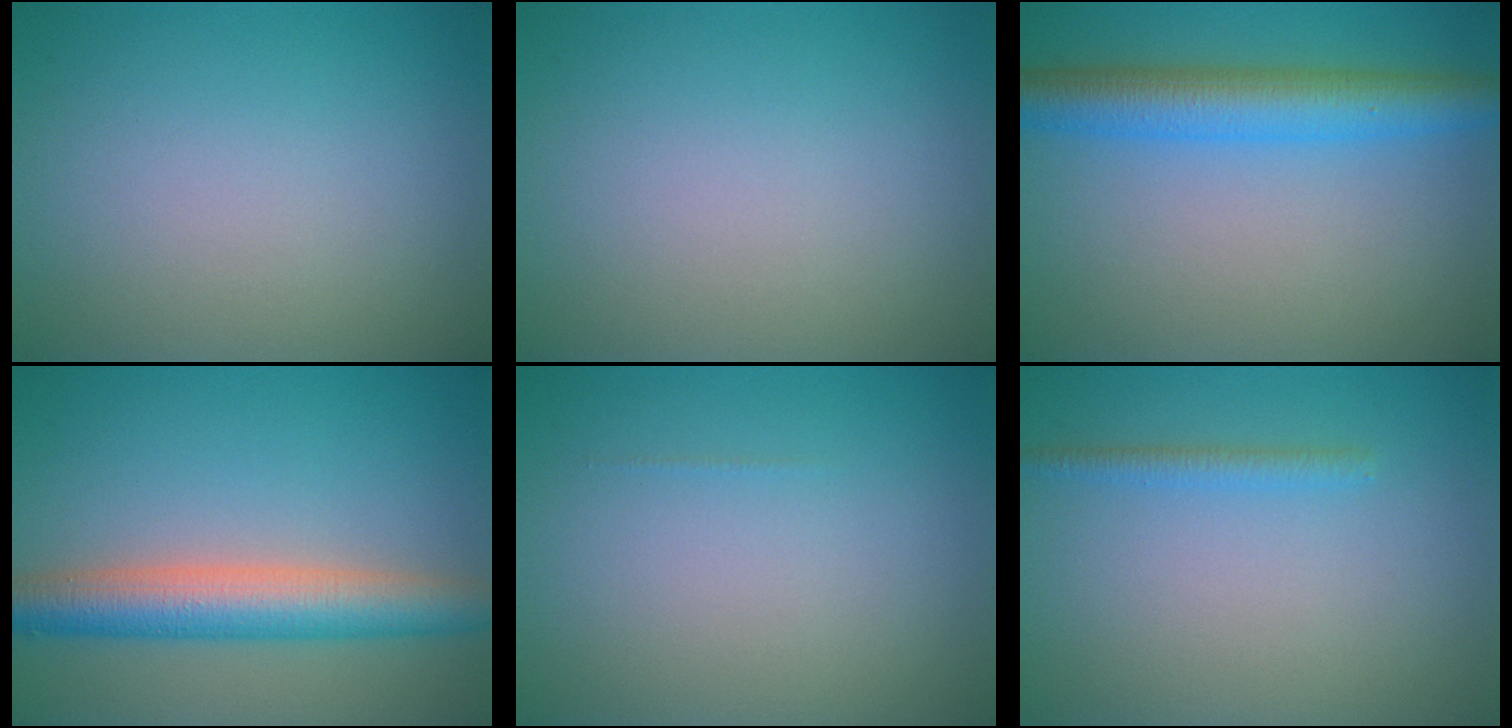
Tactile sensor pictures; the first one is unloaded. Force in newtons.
{"total": 0.0}
{"total": 5.8, "press": 5.8, "slide": 0.3}
{"total": 6.0, "press": 6.0, "slide": 0.1}
{"total": 0.0}
{"total": 1.3, "press": 1.3, "slide": 0.1}